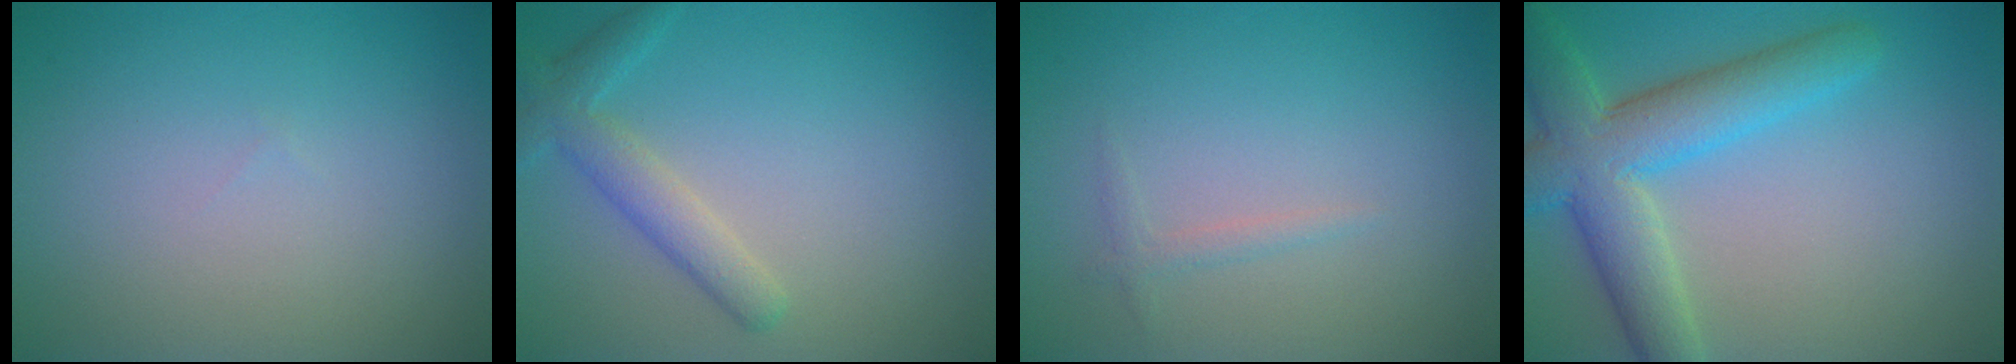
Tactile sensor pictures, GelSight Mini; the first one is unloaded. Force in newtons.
{"total": 2.1, "press": 2.1, "slide": 0.3}
{"total": 0.9, "press": 0.9, "slide": 0.1}
{"total": 7.3, "press": 7.3, "slide": 0.3}